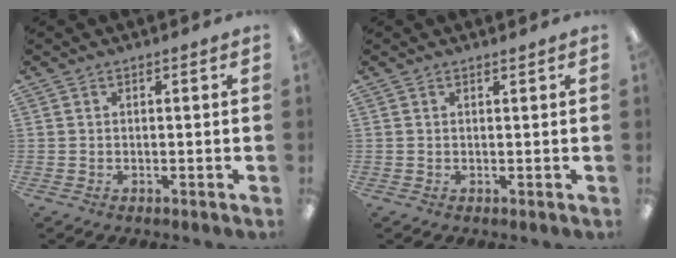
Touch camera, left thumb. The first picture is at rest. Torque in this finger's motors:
{"motor_torque": [0.06, -0.01, -0.16, 0.04, -0.01]}